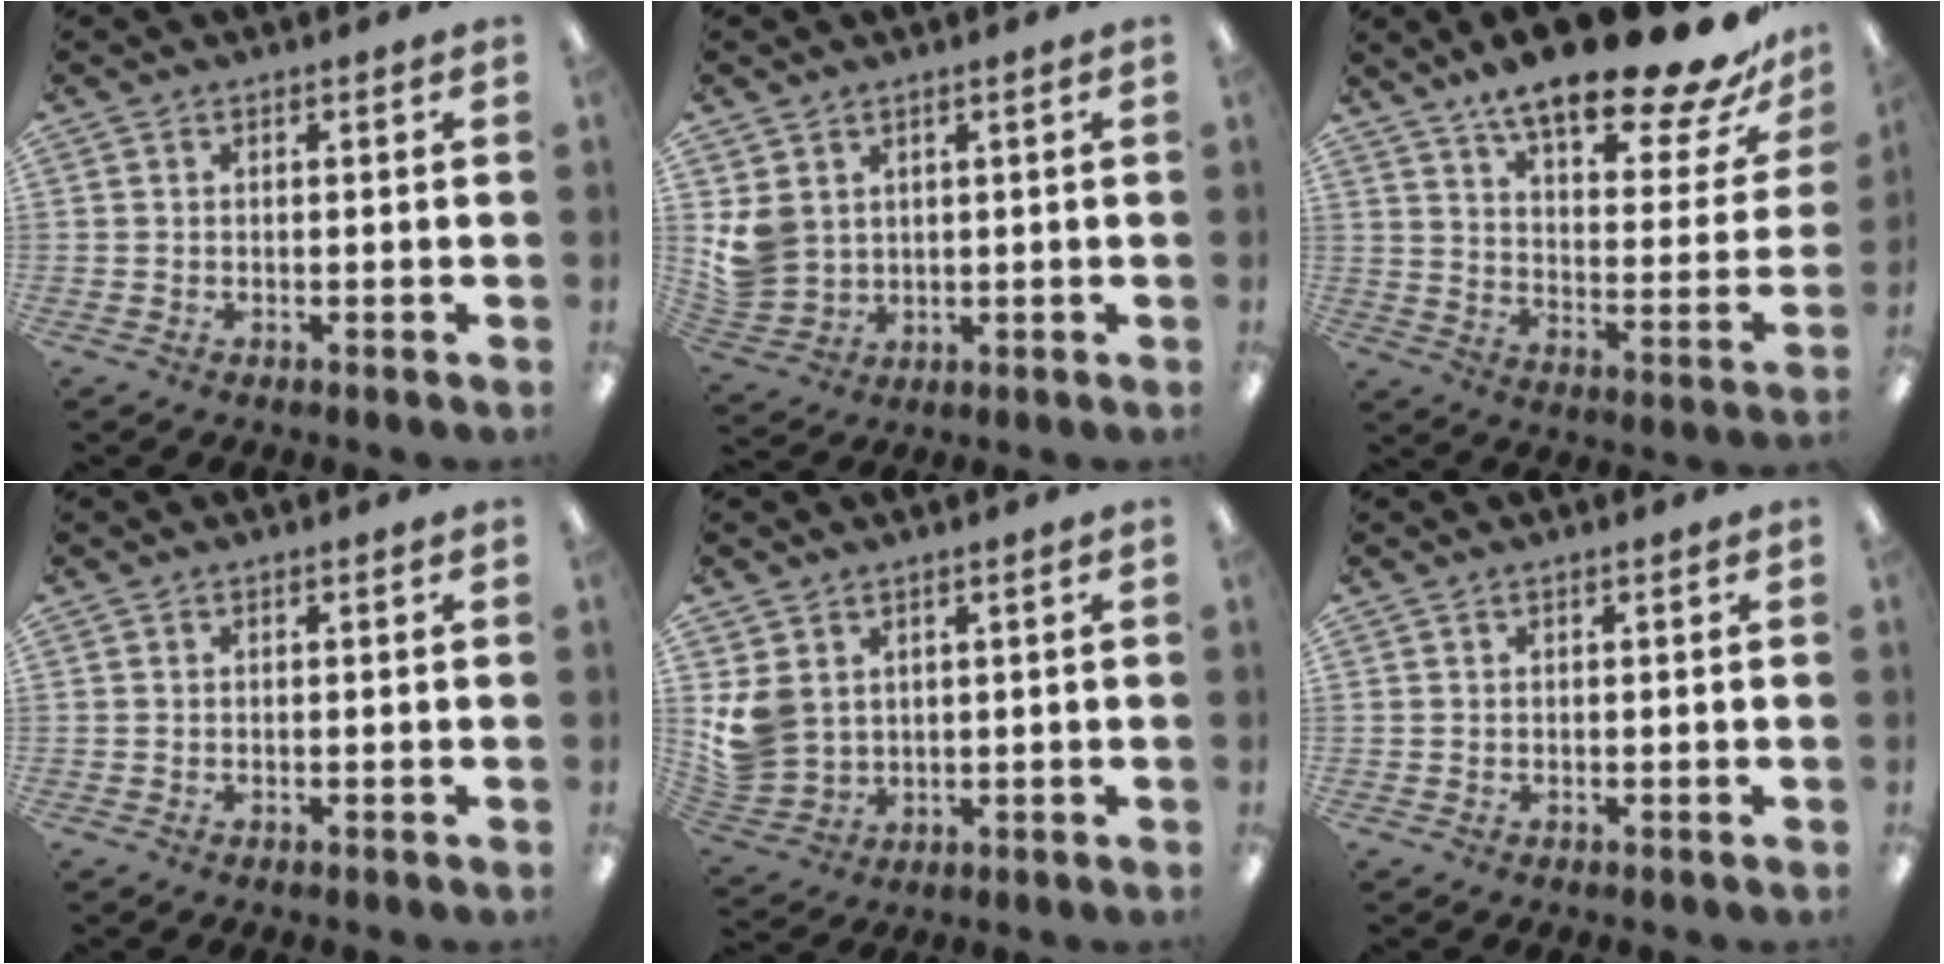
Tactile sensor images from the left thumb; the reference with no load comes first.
{"total": 6.2, "force": [2.4, 5.3, 2.0], "torque": [-0.042, -0.006, 0.049]}
{"total": 22.5, "force": [17.4, 6.0, 13.0], "torque": [-0.193, -0.120, 0.285]}
{"total": 0.0}
{"total": 7.1, "force": [2.6, 5.9, 2.9], "torque": [-0.071, -0.004, 0.055]}
{"total": 0.0}